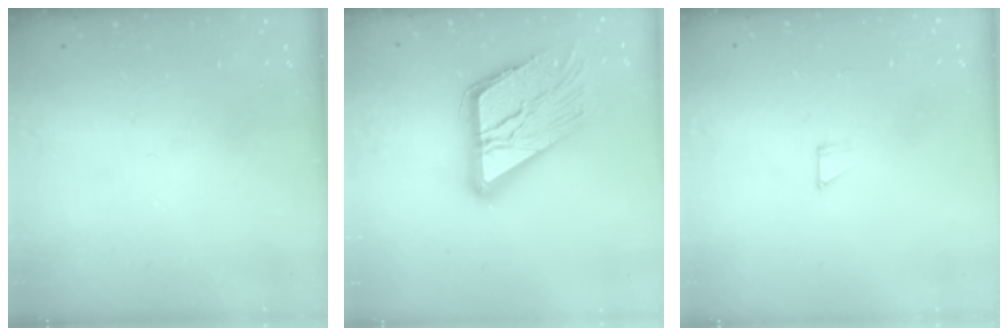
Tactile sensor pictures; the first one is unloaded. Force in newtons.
{"total": 18.9, "press": 18.8, "slide": 1.9}
{"total": 2.1, "press": 2.1, "slide": 0.1}